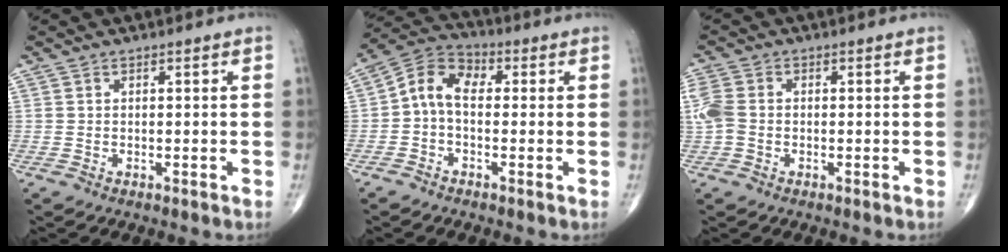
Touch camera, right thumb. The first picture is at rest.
{"total": 7.5, "force": [-0.1, 4.9, 5.7], "torque": [-0.082, 0.028, -0.019]}
{"total": 5.3, "force": [-0.4, 3.9, 3.6], "torque": [-0.100, 0.012, -0.013]}